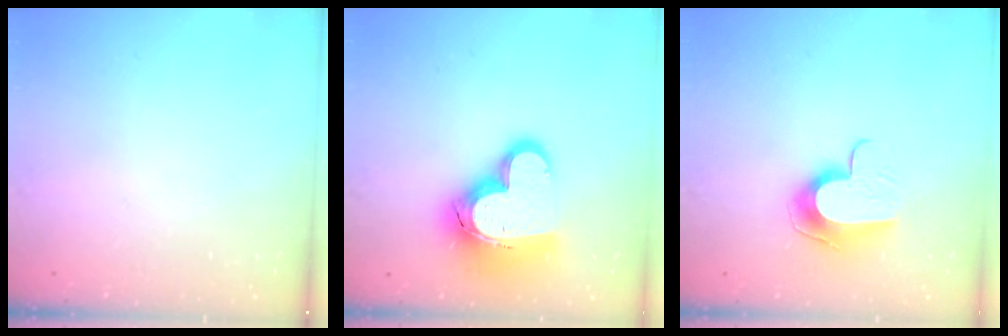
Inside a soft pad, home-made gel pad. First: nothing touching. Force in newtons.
{"total": 19.3, "press": 19.2, "slide": 1.8}
{"total": 9.9, "press": 9.9, "slide": 0.3}